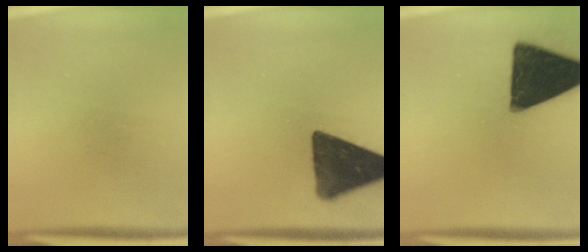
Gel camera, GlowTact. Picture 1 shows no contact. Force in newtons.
{"total": 14.5}
{"total": 18.8}